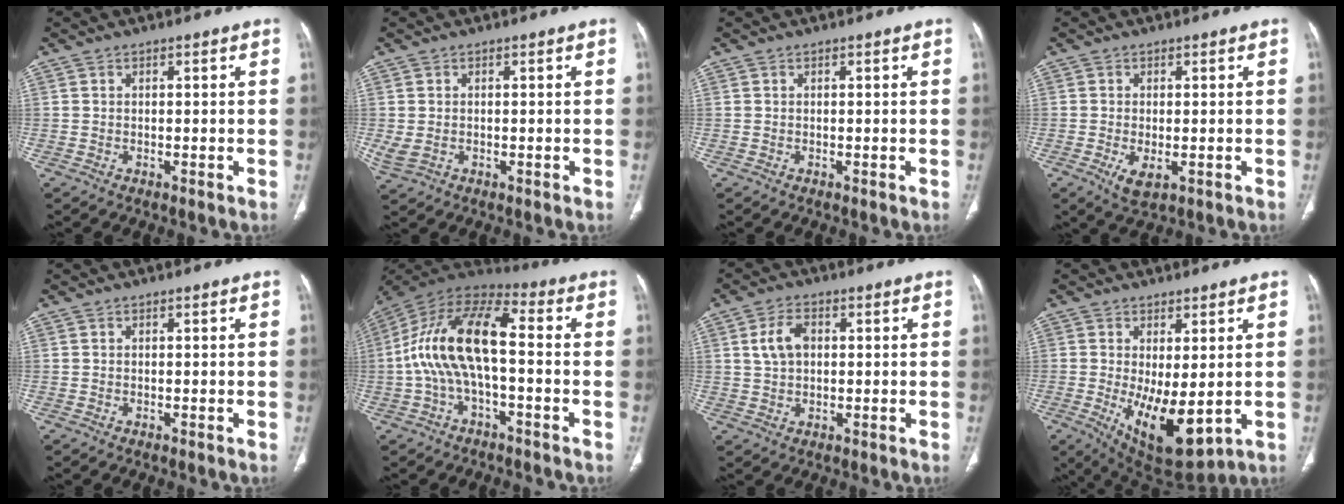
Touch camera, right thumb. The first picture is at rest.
{"total": 2.8, "force": [-0.3, 1.9, 2.1], "torque": [-0.059, 0.003, 0.004]}
{"total": 0.0}
{"total": 3.6, "force": [-1.1, 1.6, 3.0], "torque": [-0.058, -0.009, -0.012]}
{"total": 0.0}
{"total": 16.0, "force": [-1.3, 7.0, 14.4], "torque": [-0.287, 0.050, -0.032]}
{"total": 5.5, "force": [1.2, 3.6, 3.9], "torque": [-0.074, 0.008, 0.022]}
{"total": 12.0, "force": [-1.6, 5.2, 10.8], "torque": [-0.165, -0.027, -0.002]}